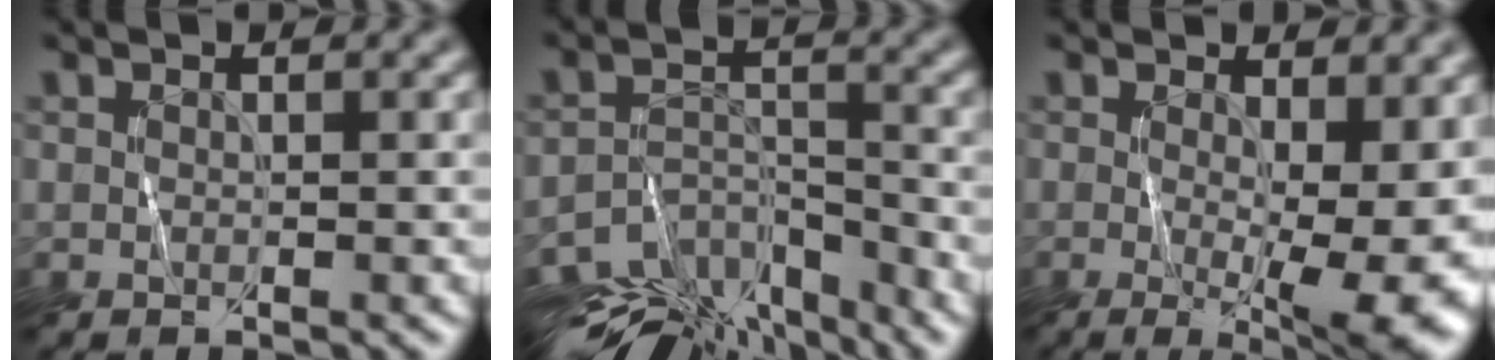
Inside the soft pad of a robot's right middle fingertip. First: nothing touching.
{"total": 10.4, "force": [-9.1, 4.1, 2.9], "torque": [-0.041, -0.009, -0.131]}
{"total": 10.2, "force": [-0.5, 3.6, 9.6], "torque": [-0.120, -0.014, -0.003]}